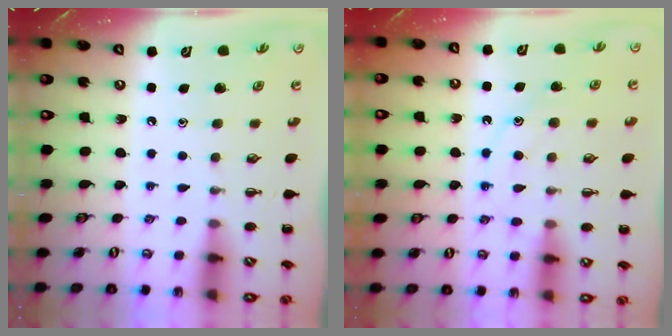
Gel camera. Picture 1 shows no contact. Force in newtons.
{"total": 12.5, "press": 12.5, "slide": 0.9}